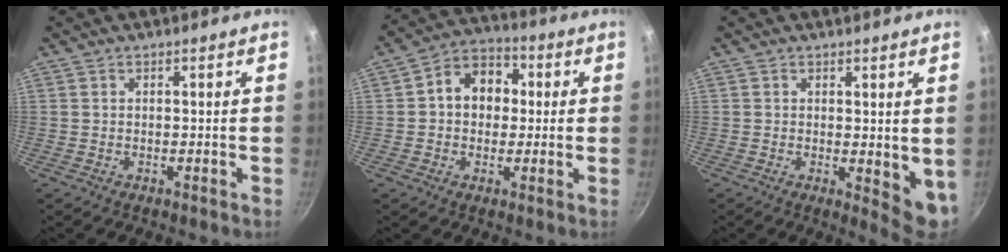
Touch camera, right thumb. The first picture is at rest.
{"total": 10.1, "force": [1.1, 8.0, 6.1], "torque": [-0.053, 0.023, -0.001]}
{"total": 5.8, "force": [0.6, 2.7, 5.1], "torque": [-0.061, -0.015, 0.010]}